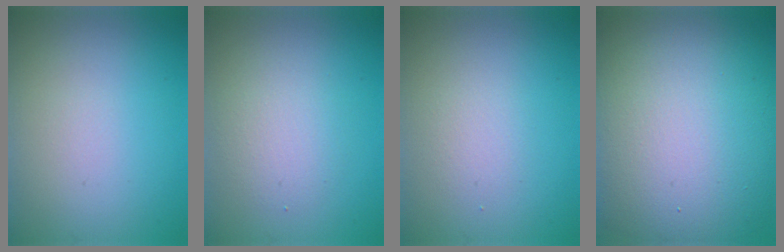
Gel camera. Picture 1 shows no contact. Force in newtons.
{"total": 2.6, "press": 2.6, "slide": 0.2}
{"total": 1.3, "press": 1.3, "slide": 0.0}
{"total": 17.2, "press": 17.2, "slide": 1.1}